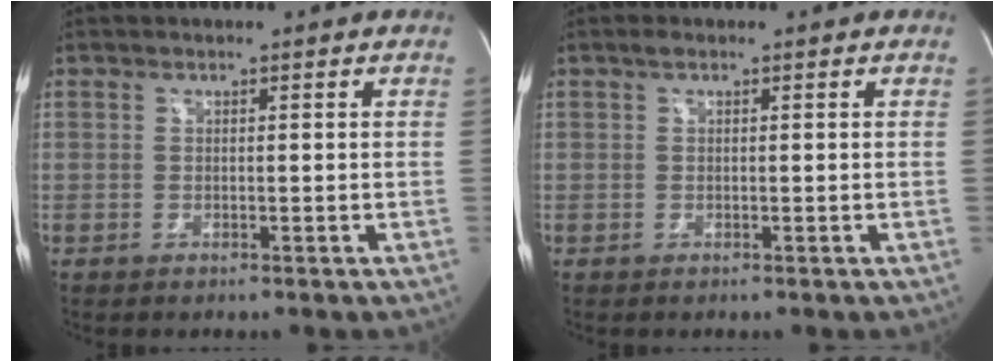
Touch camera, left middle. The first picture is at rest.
{"total": 0.8, "force": [0.5, 0.3, 0.6], "torque": [-0.013, 0.009, 0.006]}